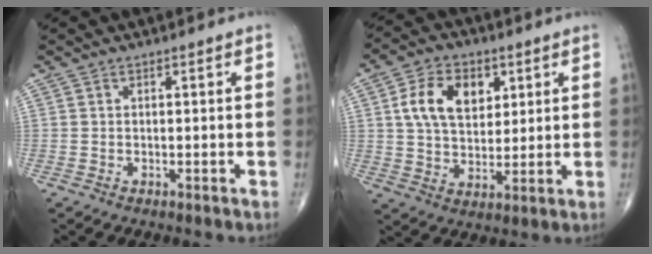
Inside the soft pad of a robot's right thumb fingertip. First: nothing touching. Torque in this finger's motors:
{"motor_torque": [-0.65, 0.96, 0.71, 0.48, 0.10]}